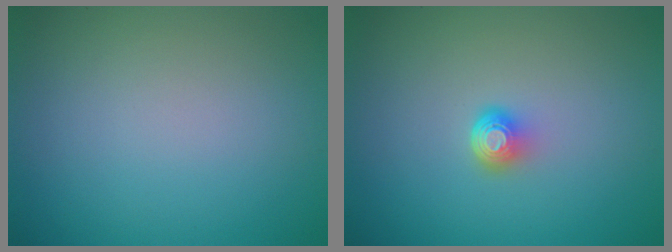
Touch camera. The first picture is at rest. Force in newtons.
{"total": 1.9, "press": 1.3, "slide": 1.4}